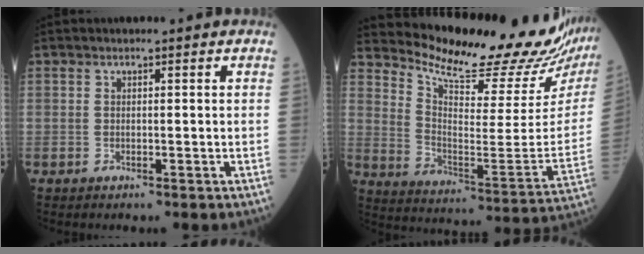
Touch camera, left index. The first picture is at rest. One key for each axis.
{"total": 24.4, "fx": 22.7, "fy": 1.4, "fz": 8.7, "tx": -0.151, "ty": -0.117, "tz": 0.307}